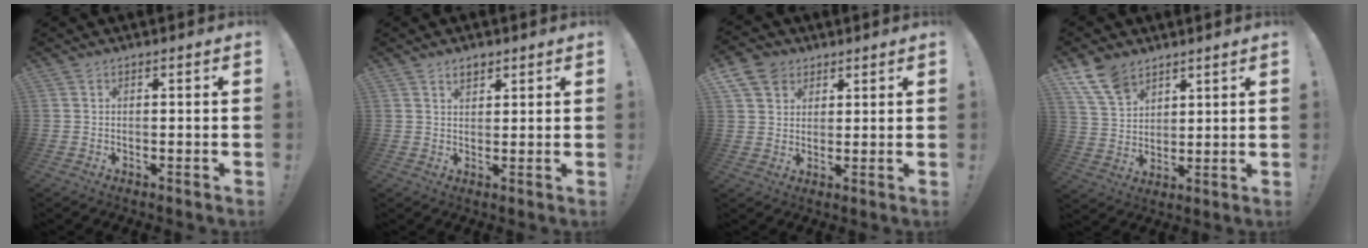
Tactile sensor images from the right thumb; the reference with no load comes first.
{"total": 3.1, "force": [2.1, 1.7, 1.3], "torque": [-0.015, -0.007, 0.037]}
{"total": 8.4, "force": [4.8, 6.4, 2.7], "torque": [-0.048, -0.020, 0.097]}
{"total": 12.6, "force": [8.1, 8.4, 4.6], "torque": [-0.095, -0.038, 0.166]}